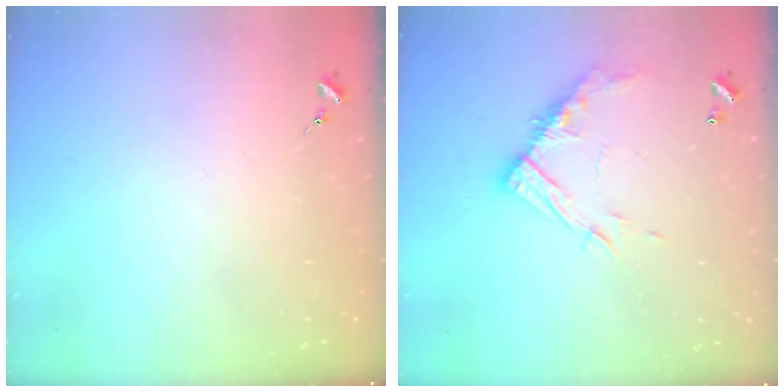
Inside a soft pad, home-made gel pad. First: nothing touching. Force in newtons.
{"total": 13.1, "press": 13.1, "slide": 1.1}